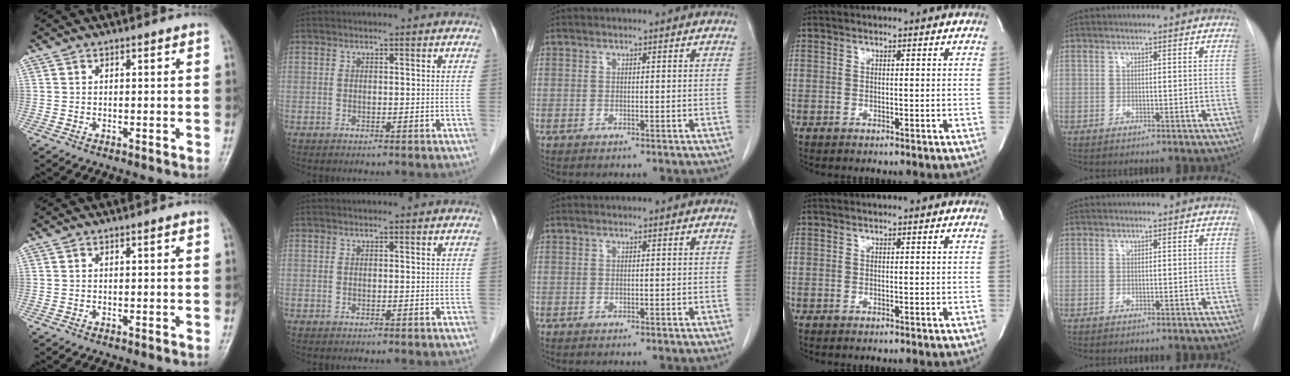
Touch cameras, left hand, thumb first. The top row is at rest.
{}